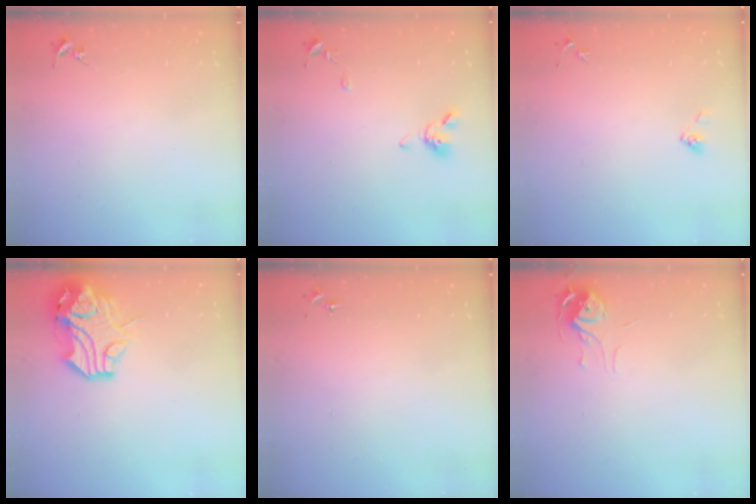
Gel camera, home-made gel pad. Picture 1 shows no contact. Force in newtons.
{"total": 9.4, "press": 9.4, "slide": 1.0}
{"total": 3.9, "press": 3.5, "slide": 1.7}
{"total": 15.4, "press": 15.3, "slide": 2.0}
{"total": 0.0}
{"total": 6.2, "press": 6.1, "slide": 0.5}